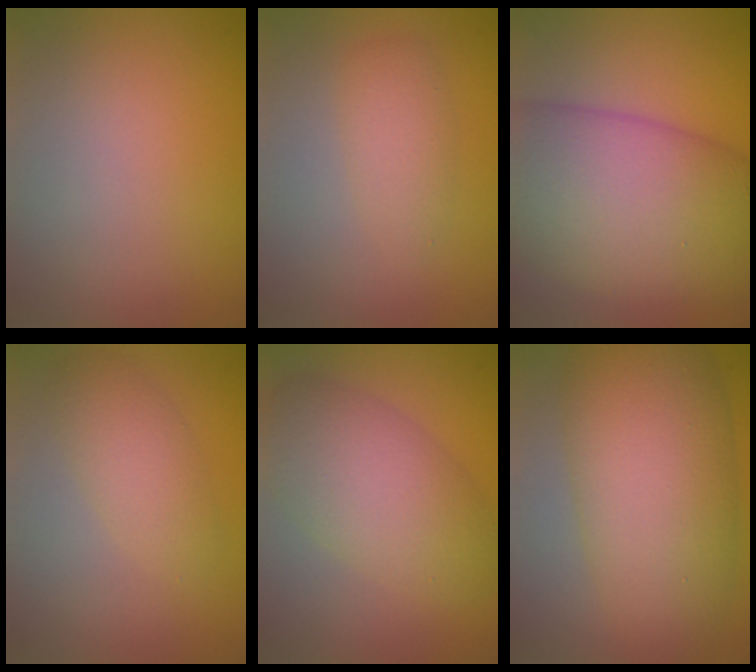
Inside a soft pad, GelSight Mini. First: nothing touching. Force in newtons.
{"total": 2.3, "press": 2.3, "slide": 0.1}
{"total": 13.5, "press": 13.5, "slide": 0.2}
{"total": 2.8, "press": 2.8, "slide": 0.1}
{"total": 6.4, "press": 6.4, "slide": 0.2}
{"total": 10.7, "press": 10.7, "slide": 0.5}